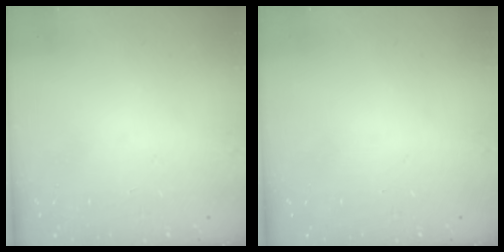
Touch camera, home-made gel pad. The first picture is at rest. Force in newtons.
{"total": 0.0}